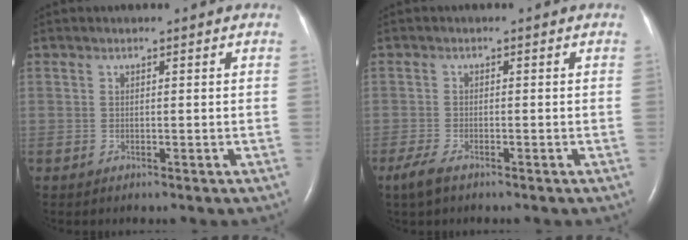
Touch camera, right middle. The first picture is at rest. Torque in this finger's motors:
{"motor_torque": [0.28, -0.26, 0.01, 0.02]}